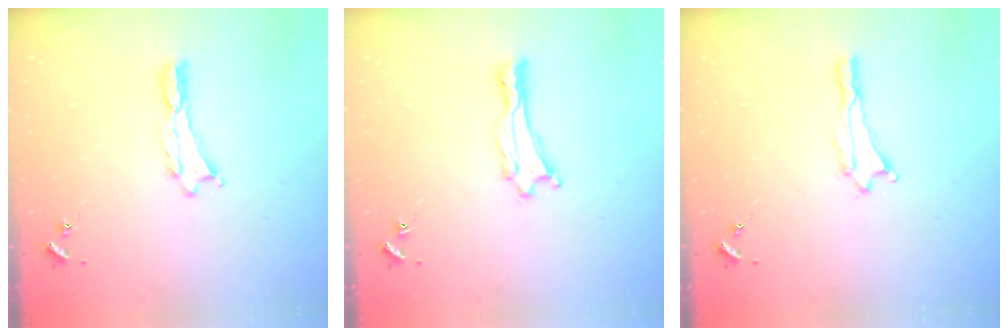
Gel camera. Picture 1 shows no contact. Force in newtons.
{"total": 0.6, "press": 0.5, "slide": 0.1}
{"total": 0.0}